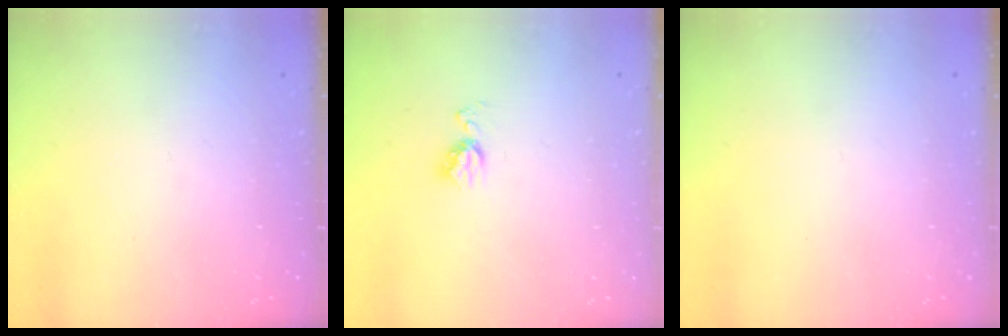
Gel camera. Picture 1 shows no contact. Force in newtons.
{"total": 5.8, "press": 5.7, "slide": 0.6}
{"total": 0.0}